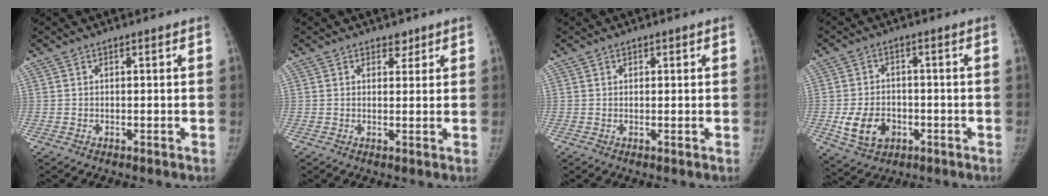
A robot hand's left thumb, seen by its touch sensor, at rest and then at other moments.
{"total": 1.9, "force": [1.4, 1.3, 0.4], "torque": [0.011, -0.007, 0.016]}
{"total": 0.8, "force": [0.4, 0.6, 0.2], "torque": [0.007, -0.001, 0.004]}
{"total": 8.7, "force": [-2.5, 6.5, 5.1], "torque": [-0.078, 0.010, -0.035]}